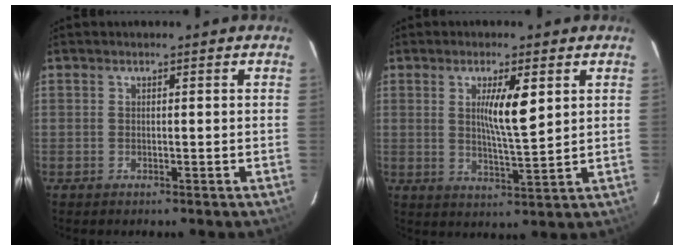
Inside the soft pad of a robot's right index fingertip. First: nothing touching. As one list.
[{"total": 7.1, "force": [2.1, 0.9, 6.7], "torque": [-0.116, -0.004, 0.037]}]